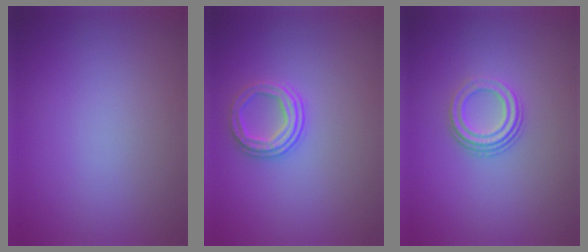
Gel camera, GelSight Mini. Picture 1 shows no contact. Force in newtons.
{"total": 2.5, "press": 2.3, "slide": 1.0}
{"total": 2.9, "press": 2.2, "slide": 2.0}